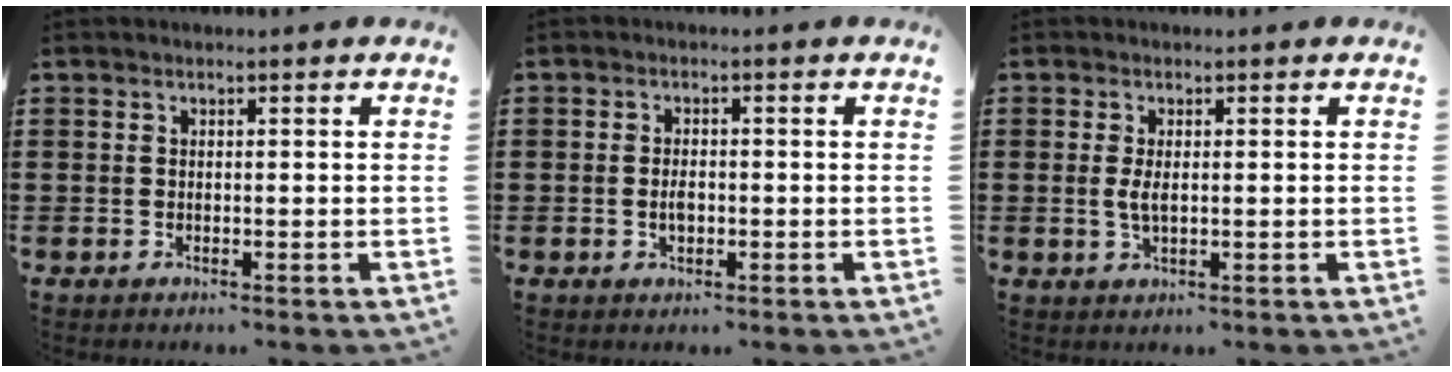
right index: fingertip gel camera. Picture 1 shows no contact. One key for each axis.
{"total": 2.2, "fx": -0.3, "fy": 1.2, "fz": 1.8, "tx": -0.035, "ty": 0.003, "tz": -0.006}
{"total": 2.5, "fx": 0.1, "fy": 0.9, "fz": 2.3, "tx": -0.052, "ty": -0.003, "tz": -0.002}